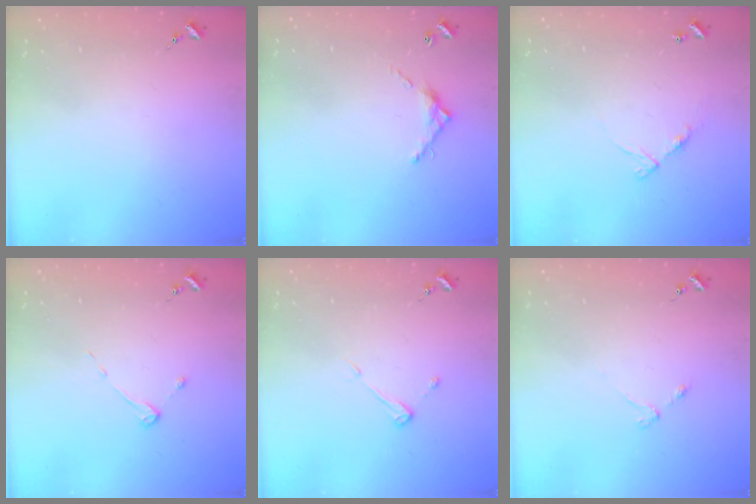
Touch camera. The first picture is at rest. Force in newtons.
{"total": 6.0, "press": 6.0, "slide": 0.3}
{"total": 6.9, "press": 6.9, "slide": 0.7}
{"total": 2.9, "press": 2.8, "slide": 0.3}
{"total": 3.9, "press": 3.9, "slide": 0.3}
{"total": 2.9, "press": 2.8, "slide": 0.4}